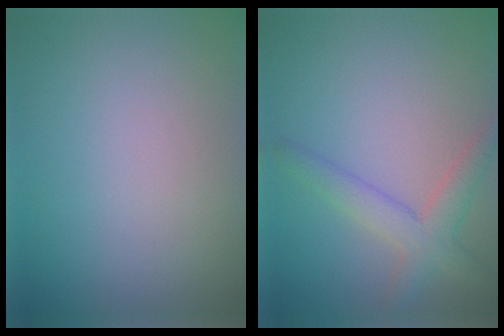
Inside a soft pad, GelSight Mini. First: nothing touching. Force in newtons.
{"total": 3.3, "press": 3.3, "slide": 0.1}